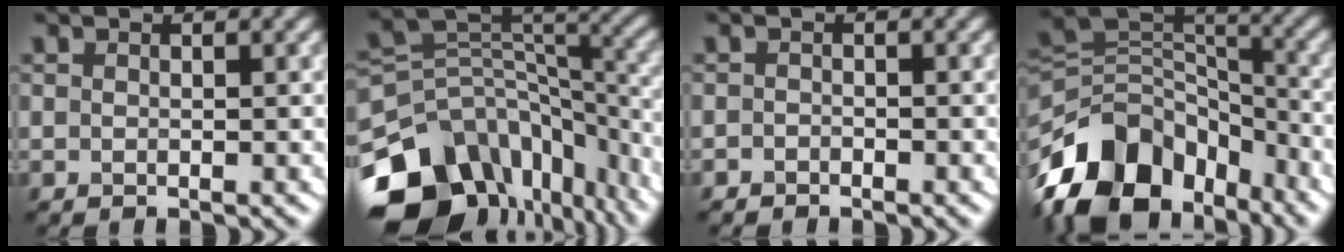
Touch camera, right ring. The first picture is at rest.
{"total": 15.1, "force": [-8.1, 10.2, 7.6], "torque": [-0.183, 0.007, -0.106]}
{"total": 0.7, "force": [-0.7, 0.3, -0.1], "torque": [0.004, -0.002, -0.013]}
{"total": 13.6, "force": [-8.6, 8.4, 6.5], "torque": [-0.134, 0.019, -0.158]}